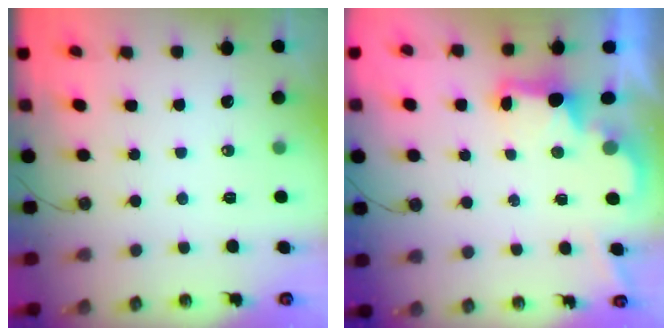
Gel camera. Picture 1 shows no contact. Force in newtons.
{"total": 2.5, "press": 2.4, "slide": 0.8}